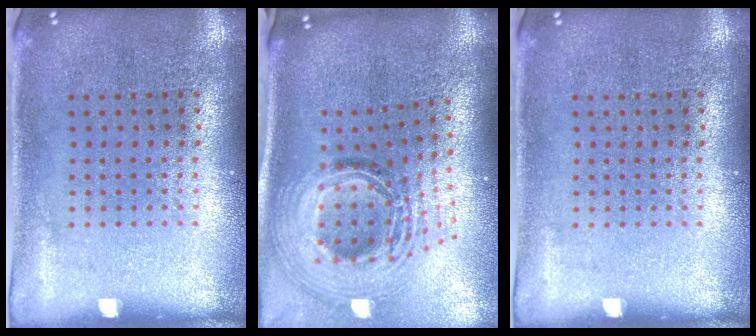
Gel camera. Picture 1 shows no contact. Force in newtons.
{"total": 2.6, "press": 1.8, "slide": 1.8}
{"total": 0.0}